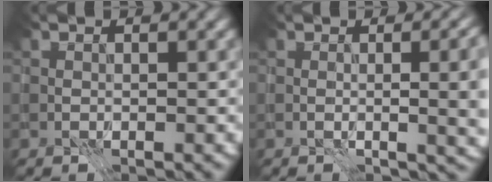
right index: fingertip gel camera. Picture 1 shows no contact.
{"total": 8.4, "force": [-0.3, 3.7, 7.5], "torque": [-0.053, 0.011, 0.005]}